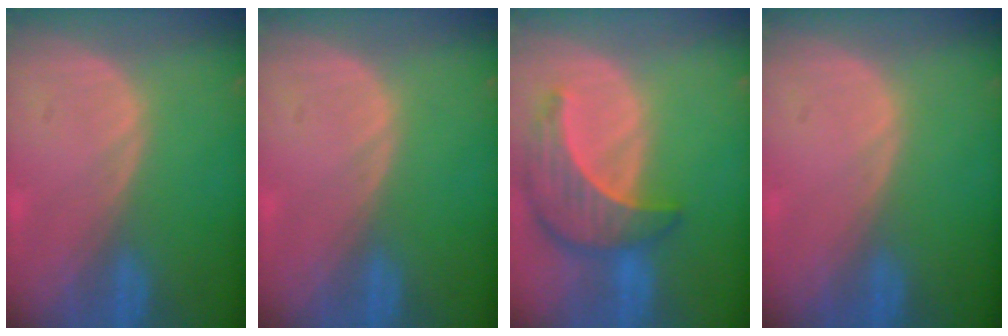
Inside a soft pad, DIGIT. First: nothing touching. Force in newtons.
{"total": 0.0}
{"total": 8.7, "press": 7.9, "slide": 3.7}
{"total": 0.0}